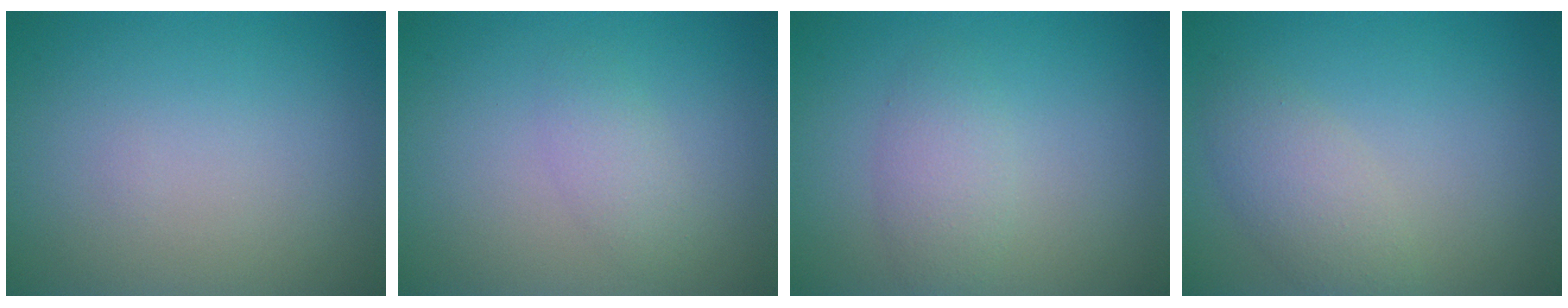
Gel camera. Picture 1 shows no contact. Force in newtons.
{"total": 1.7, "press": 1.7, "slide": 0.0}
{"total": 2.3, "press": 2.3, "slide": 0.1}
{"total": 2.9, "press": 2.9, "slide": 0.2}